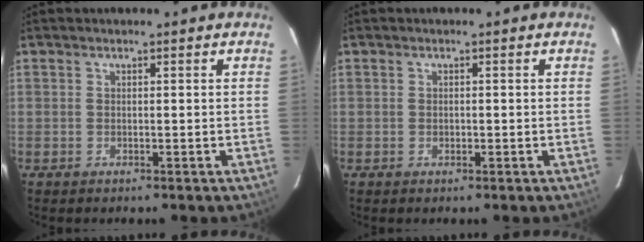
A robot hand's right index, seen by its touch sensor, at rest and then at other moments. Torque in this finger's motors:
{"motor_torque": [-0.05, -0.01, -0.03, 0.00]}